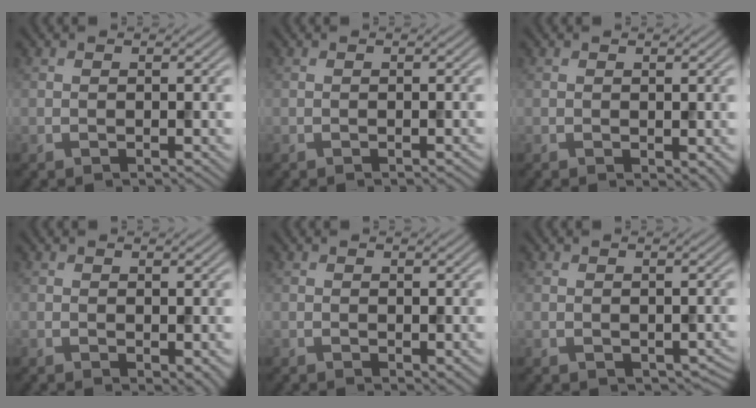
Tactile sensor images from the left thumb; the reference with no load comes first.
{"total": 0.6, "force": [-0.3, 0.0, 0.5], "torque": [-0.006, 0.000, -0.005]}
{"total": 1.7, "force": [-0.4, 0.9, 1.4], "torque": [-0.020, -0.010, -0.003]}
{"total": 2.1, "force": [-0.4, 1.1, 1.8], "torque": [-0.023, -0.009, -0.002]}
{"total": 1.0, "force": [-0.1, 0.5, 0.9], "torque": [-0.011, -0.006, 0.000]}
{"total": 1.4, "force": [-0.3, 1.0, 1.0], "torque": [-0.017, -0.009, 0.003]}